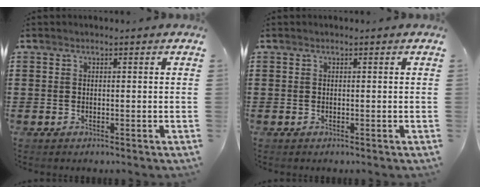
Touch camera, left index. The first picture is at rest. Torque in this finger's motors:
{"motor_torque": [0.00, 0.00, 0.00, 0.00]}